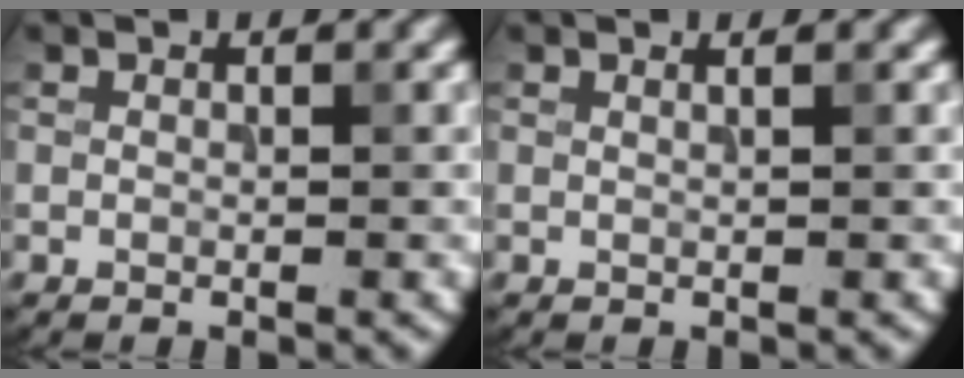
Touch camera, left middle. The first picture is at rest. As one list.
[{"total": 1.1, "force": [0.6, 0.5, 0.8], "torque": [-0.004, -0.001, -0.002]}]